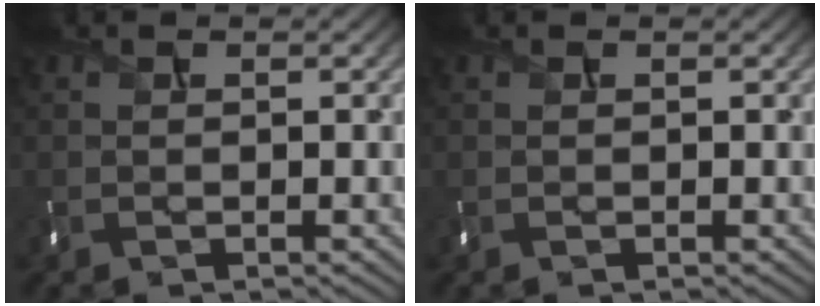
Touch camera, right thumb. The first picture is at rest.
{"total": 0.0}